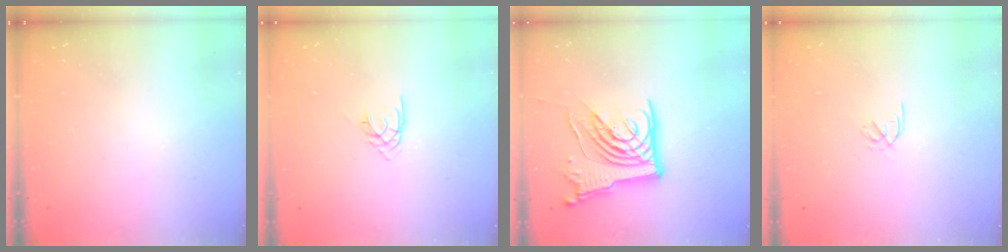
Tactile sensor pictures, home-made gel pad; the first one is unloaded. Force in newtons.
{"total": 1.4, "press": 1.3, "slide": 0.3}
{"total": 14.9, "press": 14.8, "slide": 1.8}
{"total": 1.7, "press": 1.6, "slide": 0.6}